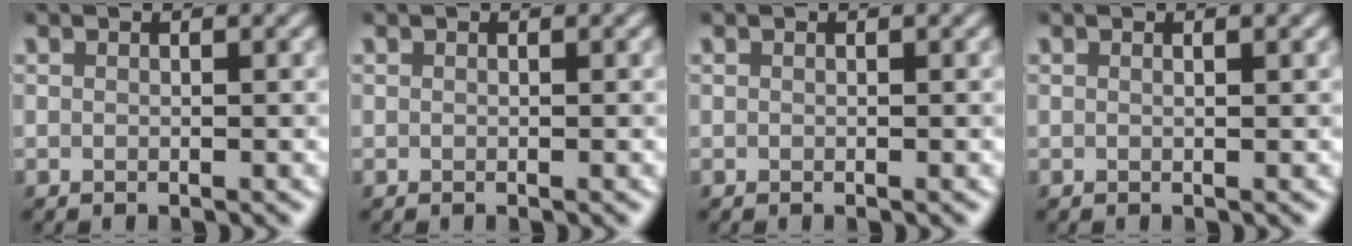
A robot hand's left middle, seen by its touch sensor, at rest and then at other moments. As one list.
[{"total": 0.0}, {"total": 0.0}, {"total": 0.7, "force": [0.4, 0.2, 0.6], "torque": [-0.007, -0.002, 0.000]}]